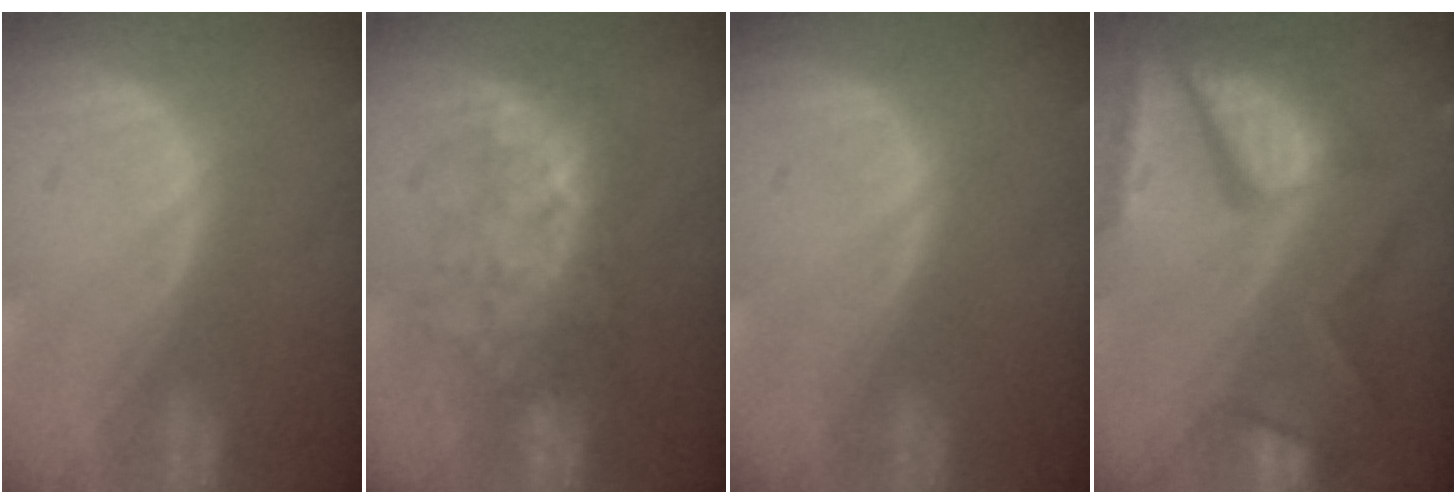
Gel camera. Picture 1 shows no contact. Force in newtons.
{"total": 7.7, "press": 7.6, "slide": 1.4}
{"total": 0.0}
{"total": 11.6, "press": 9.7, "slide": 6.5}